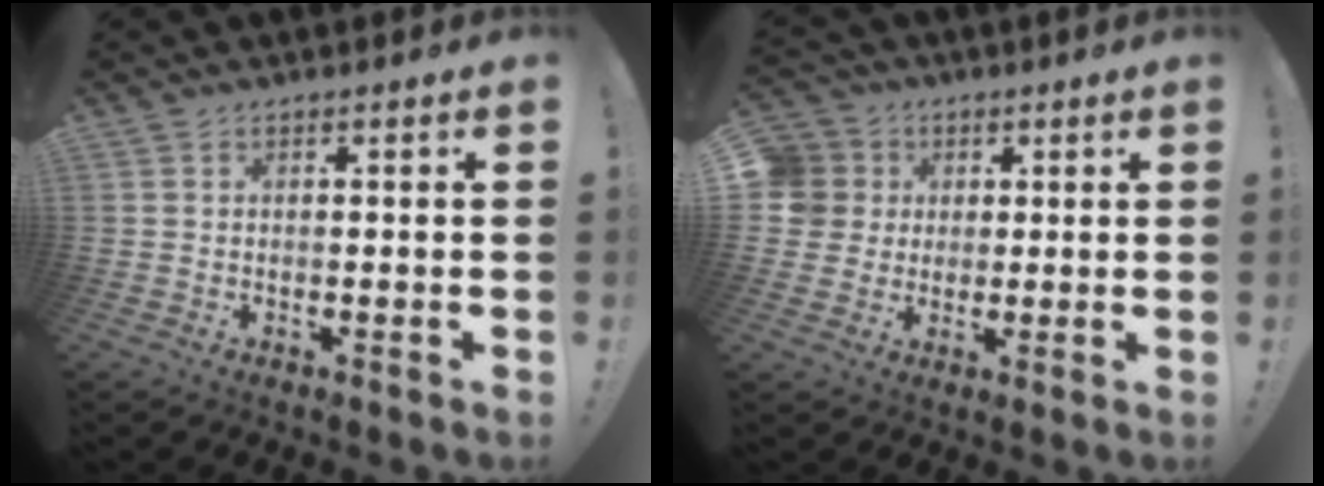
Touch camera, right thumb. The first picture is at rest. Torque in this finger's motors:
{"motor_torque": [0.04, 0.08, -0.15, 0.12, 0.10]}